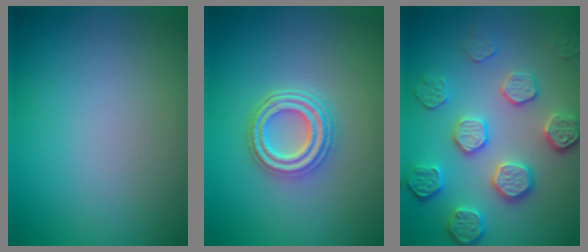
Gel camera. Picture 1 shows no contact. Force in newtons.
{"total": 4.2, "press": 3.2, "slide": 2.8}
{"total": 5.0, "press": 4.3, "slide": 2.5}